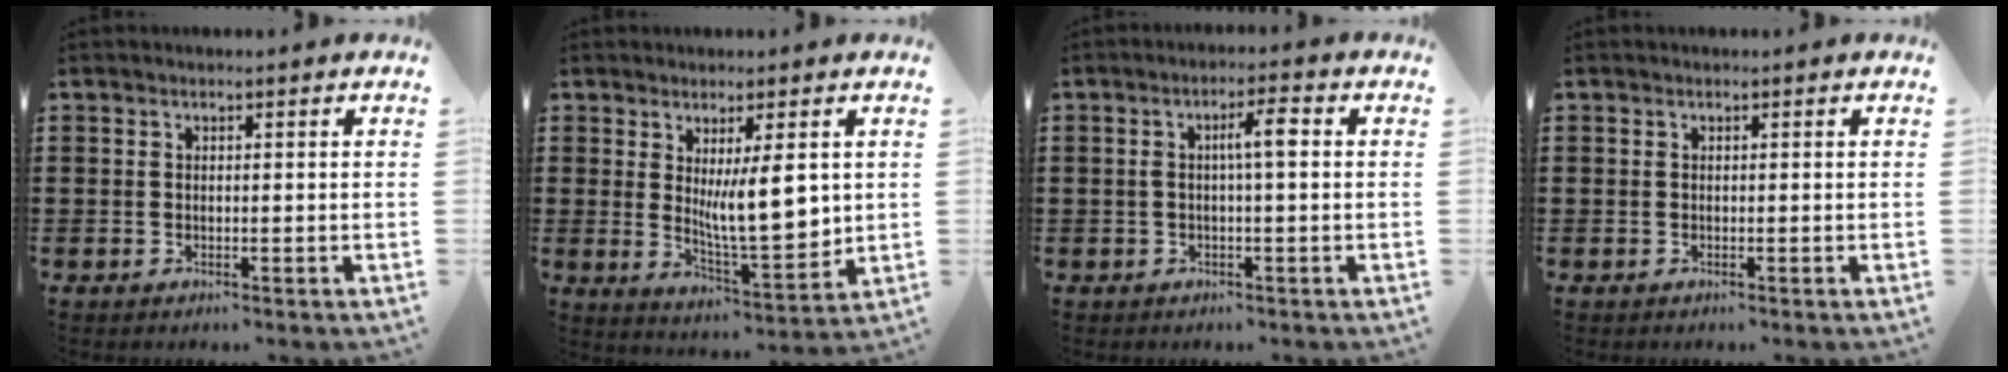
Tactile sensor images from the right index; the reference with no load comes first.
{"total": 9.0, "force": [1.8, 2.8, 8.4], "torque": [-0.137, -0.011, 0.027]}
{"total": 3.8, "force": [0.3, 0.5, 3.8], "torque": [-0.063, 0.003, -0.002]}
{"total": 0.0}